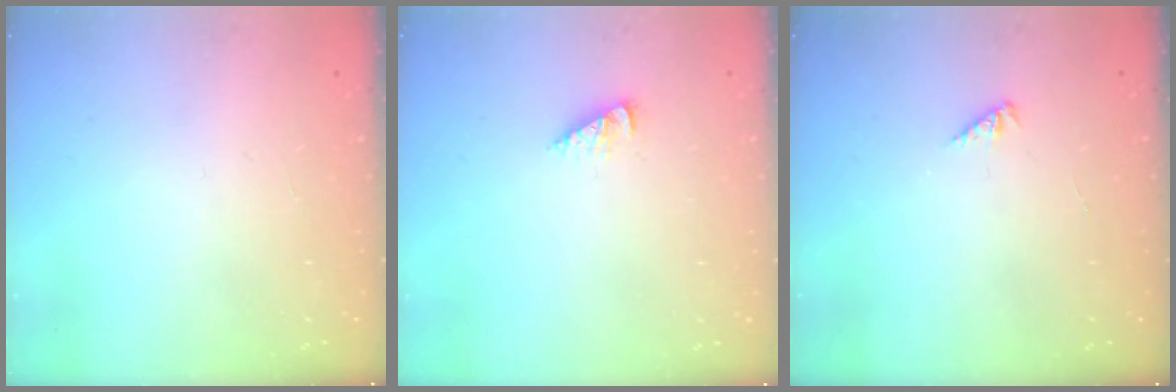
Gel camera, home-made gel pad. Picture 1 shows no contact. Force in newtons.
{"total": 2.5, "press": 2.5, "slide": 0.1}
{"total": 0.0}